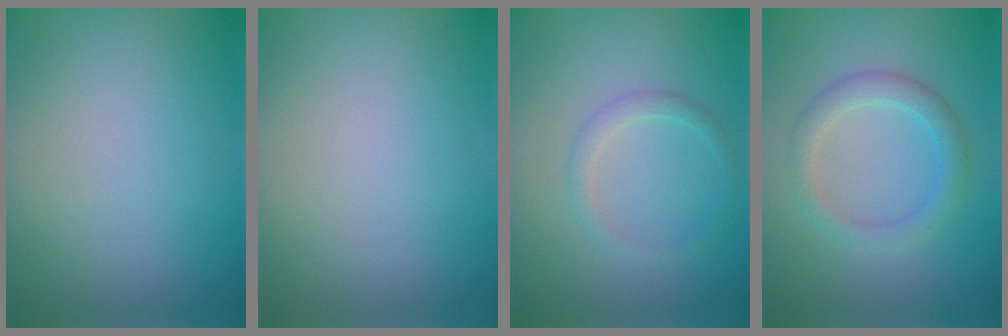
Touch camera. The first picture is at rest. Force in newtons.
{"total": 0.0}
{"total": 1.6, "press": 1.6, "slide": 0.1}
{"total": 2.9, "press": 2.9, "slide": 0.3}